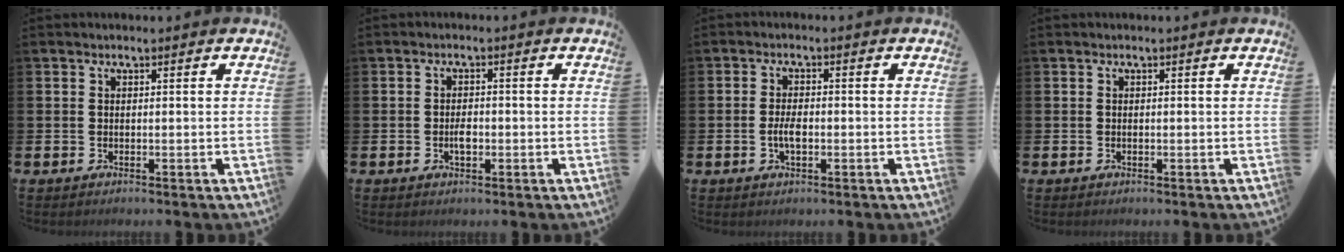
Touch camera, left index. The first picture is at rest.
{"total": 2.0, "force": [-0.4, 1.1, 1.7], "torque": [-0.021, -0.002, -0.011]}
{"total": 2.9, "force": [-0.6, 1.3, 2.6], "torque": [-0.046, 0.002, -0.011]}
{"total": 0.0}